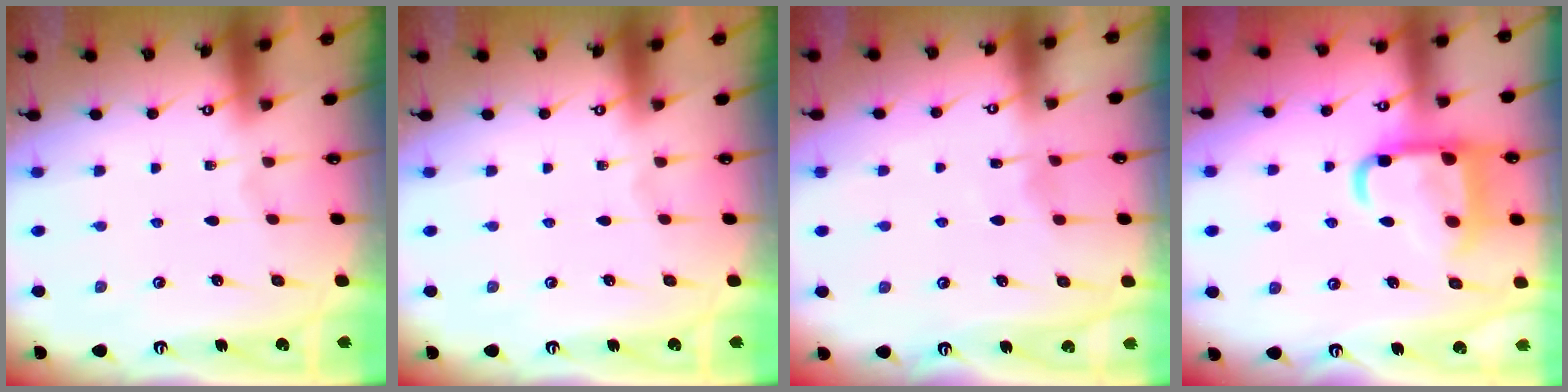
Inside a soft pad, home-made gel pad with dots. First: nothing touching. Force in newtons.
{"total": 0.0}
{"total": 4.9, "press": 4.9, "slide": 0.5}
{"total": 15.7, "press": 15.6, "slide": 1.6}